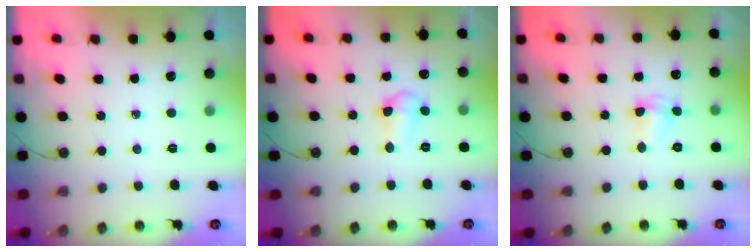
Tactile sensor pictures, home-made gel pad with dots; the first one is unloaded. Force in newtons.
{"total": 6.5, "press": 5.4, "slide": 3.7}
{"total": 2.6, "press": 2.6, "slide": 0.6}